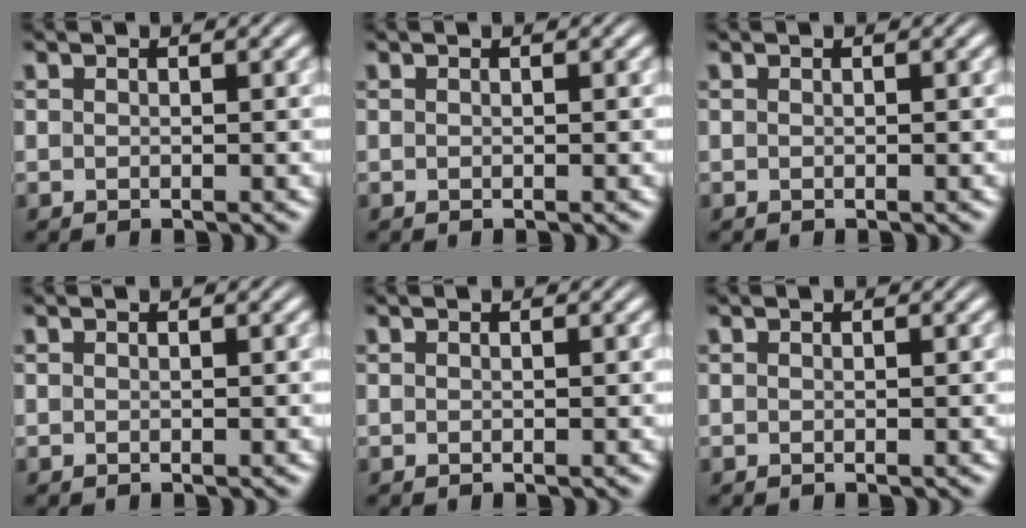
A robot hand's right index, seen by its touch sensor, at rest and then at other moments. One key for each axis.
{"total": 0.0}
{"total": 0.0}
{"total": 0.0}
{"total": 0.0}
{"total": 0.0}